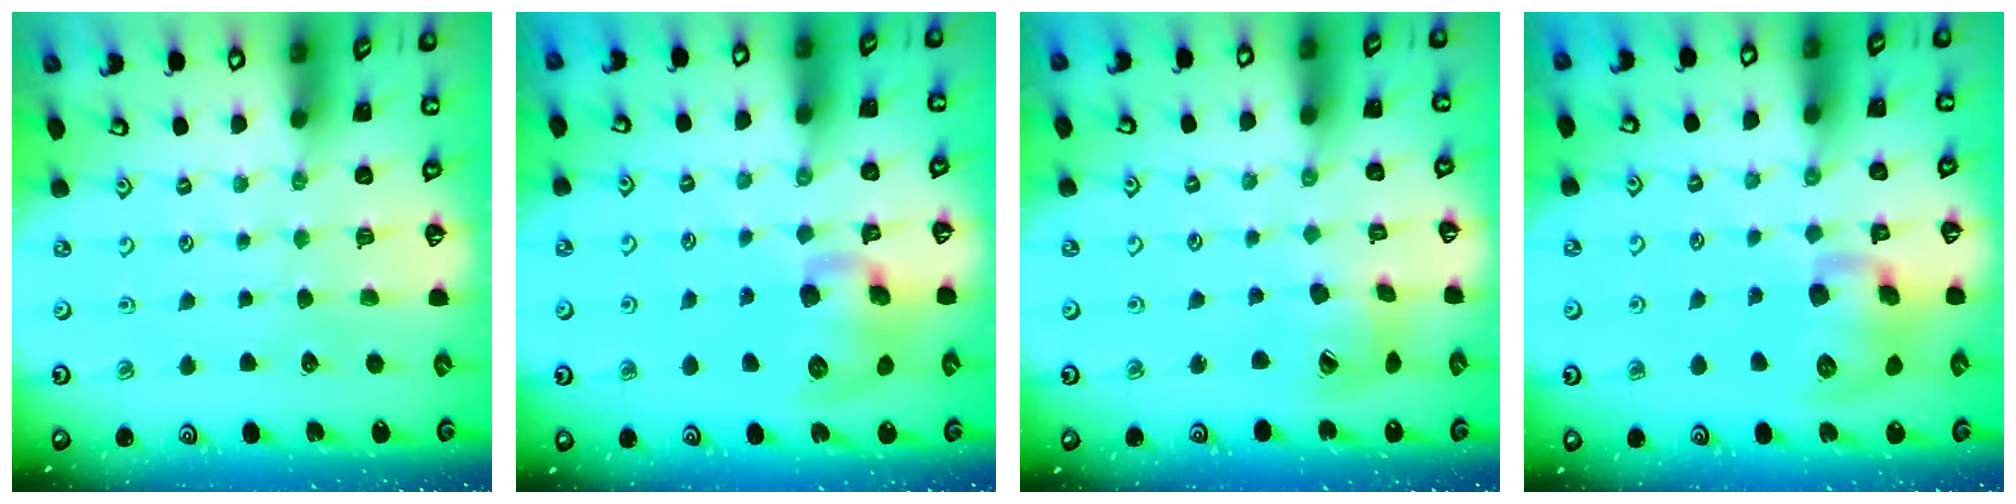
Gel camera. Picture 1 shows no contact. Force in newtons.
{"total": 12.3, "press": 12.1, "slide": 2.0}
{"total": 13.7, "press": 13.6, "slide": 1.9}
{"total": 12.9, "press": 12.7, "slide": 2.1}